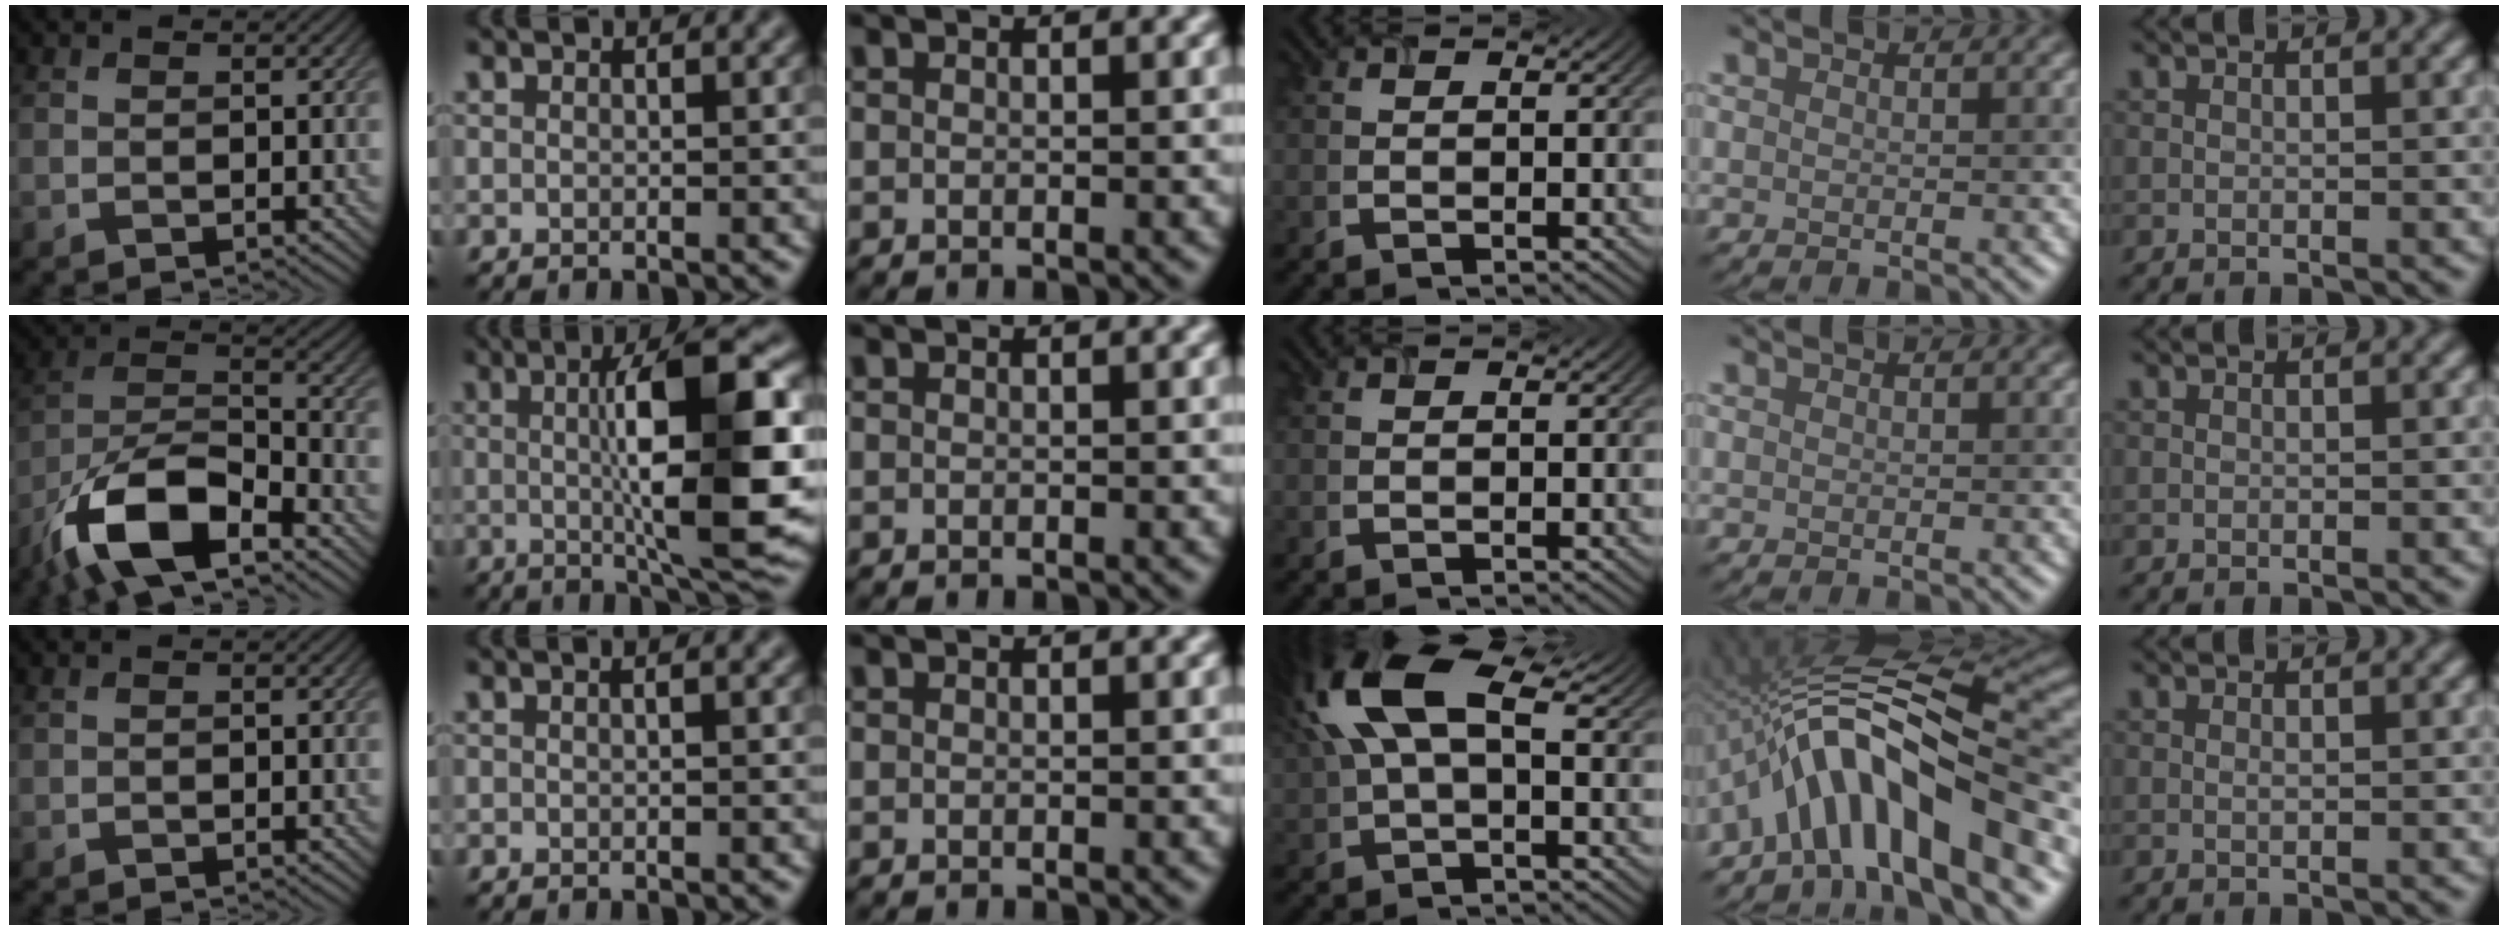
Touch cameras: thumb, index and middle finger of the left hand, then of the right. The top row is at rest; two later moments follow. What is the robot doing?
{"motion": "extract", "object": "airpods case & airpods"}